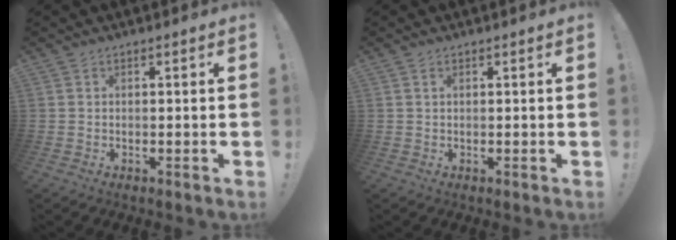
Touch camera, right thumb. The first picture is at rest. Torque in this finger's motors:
{"motor_torque": [-0.22, 0.05, 0.16, 0.04, 0.00]}